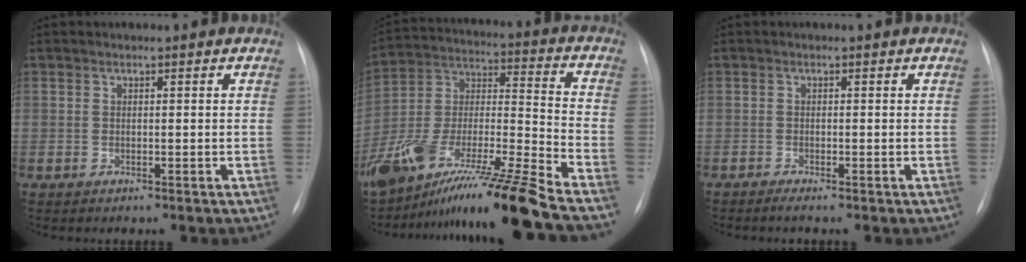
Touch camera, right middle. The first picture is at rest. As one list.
[{"total": 23.0, "force": [-18.1, -0.6, 14.1], "torque": [-0.265, -0.026, -0.329]}, {"total": 0.8, "force": [-0.7, -0.2, 0.4], "torque": [-0.011, -0.003, -0.014]}]